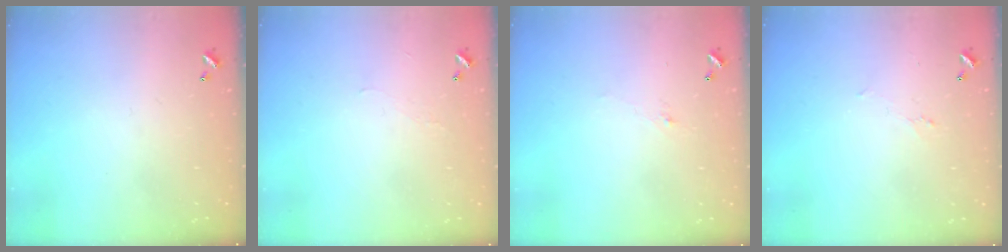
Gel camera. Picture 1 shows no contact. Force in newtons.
{"total": 0.9, "press": 0.8, "slide": 0.5}
{"total": 0.7, "press": 0.1, "slide": 0.7}
{"total": 0.8, "press": 0.5, "slide": 0.6}